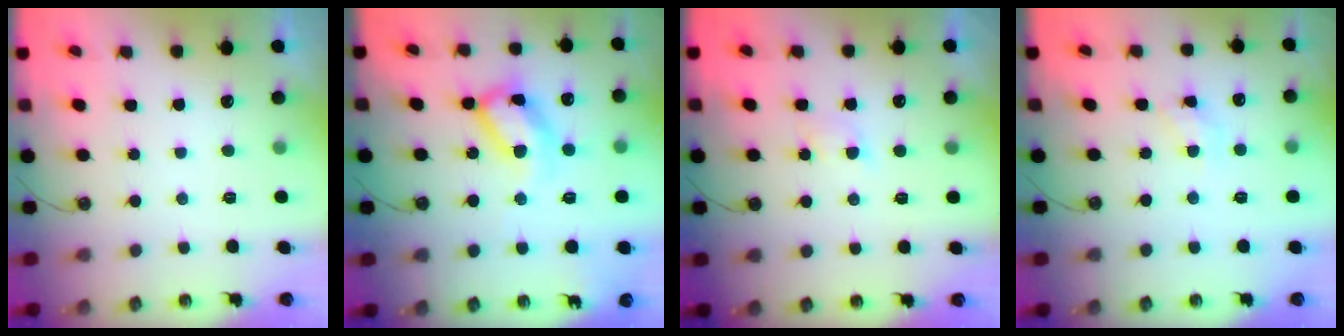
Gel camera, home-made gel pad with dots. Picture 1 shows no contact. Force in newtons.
{"total": 17.2, "press": 17.2, "slide": 1.5}
{"total": 3.2, "press": 3.2, "slide": 0.6}
{"total": 5.1, "press": 5.0, "slide": 0.4}